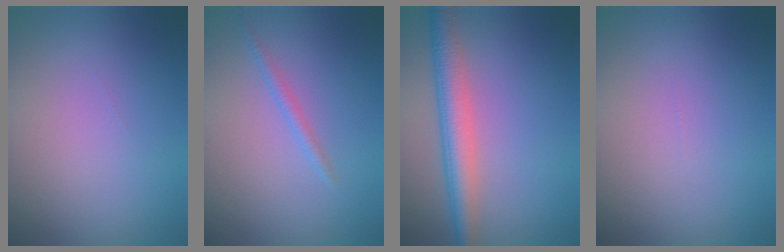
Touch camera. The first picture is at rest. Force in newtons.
{"total": 1.0, "press": 1.0, "slide": 0.1}
{"total": 4.3, "press": 4.3, "slide": 0.1}
{"total": 0.0}